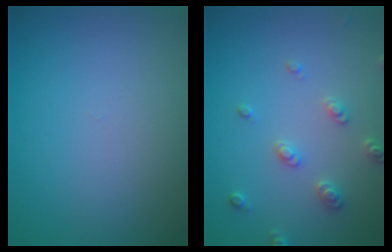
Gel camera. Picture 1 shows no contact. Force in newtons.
{"total": 2.5, "press": 2.4, "slide": 0.7}